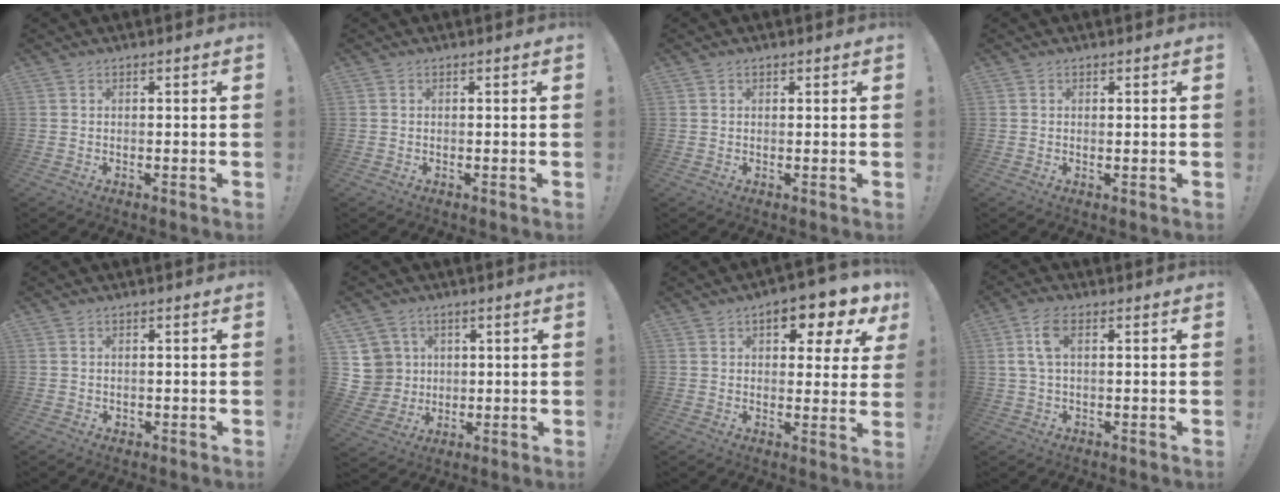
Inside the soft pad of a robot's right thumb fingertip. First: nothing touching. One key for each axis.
{"total": 0.0}
{"total": 0.6, "fx": 0.5, "fy": 0.3, "fz": 0.1, "tx": 0.000, "ty": -0.001, "tz": 0.009}
{"total": 0.6, "fx": 0.4, "fy": 0.0, "fz": 0.4, "tx": -0.001, "ty": -0.003, "tz": 0.005}
{"total": 0.7, "fx": 0.2, "fy": 0.7, "fz": 0.1, "tx": -0.002, "ty": 0.003, "tz": 0.002}
{"total": 8.0, "fx": 2.6, "fy": 7.5, "fz": 1.1, "tx": -0.030, "ty": -0.015, "tz": 0.060}
{"total": 8.2, "fx": 4.0, "fy": 4.0, "fz": 5.9, "tx": -0.072, "ty": -0.024, "tz": 0.067}
{"total": 6.1, "fx": 1.9, "fy": 2.6, "fz": 5.2, "tx": -0.101, "ty": 0.004, "tz": 0.033}